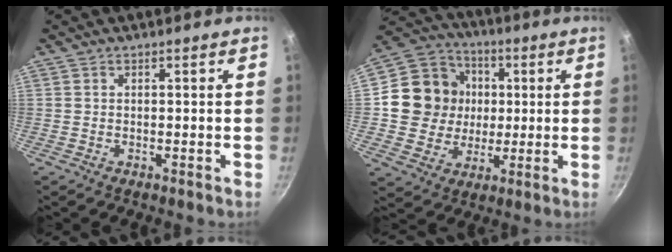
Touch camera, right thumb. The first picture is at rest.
{"total": 15.2, "force": [1.4, 14.1, 5.5], "torque": [-0.071, 0.019, 0.020]}